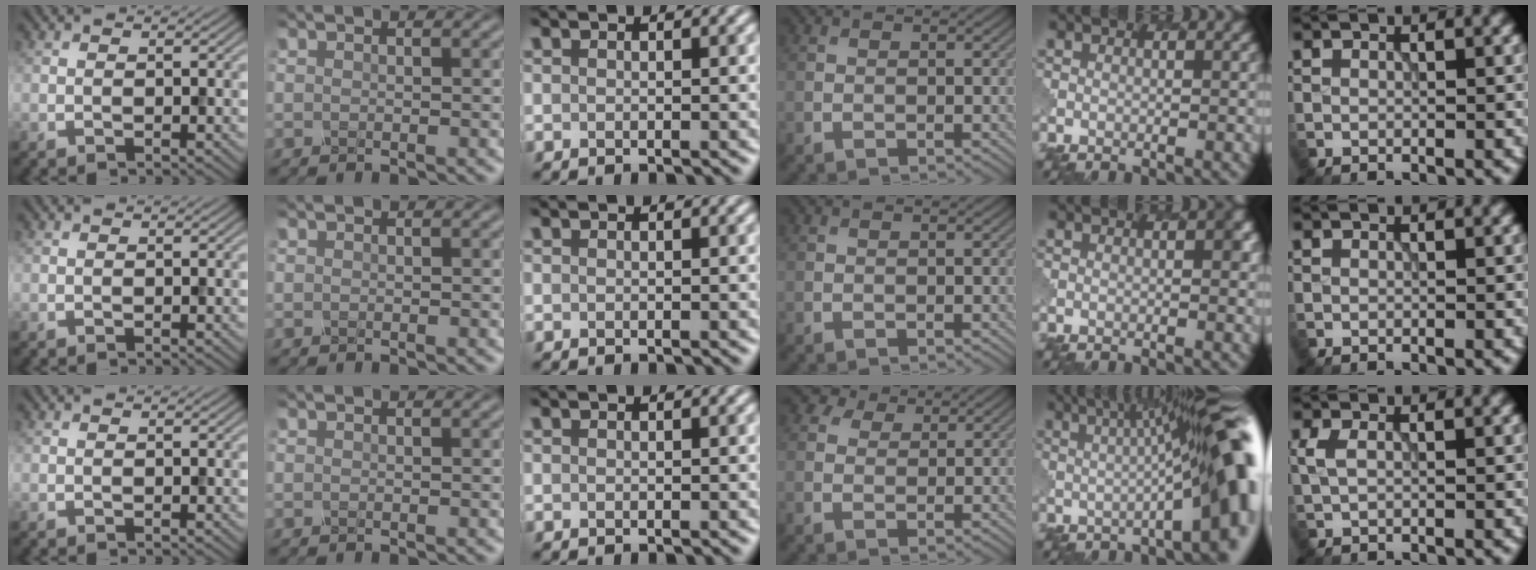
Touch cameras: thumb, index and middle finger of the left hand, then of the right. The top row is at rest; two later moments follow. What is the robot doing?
{"motion": "dispense", "object": "spray bottle"}